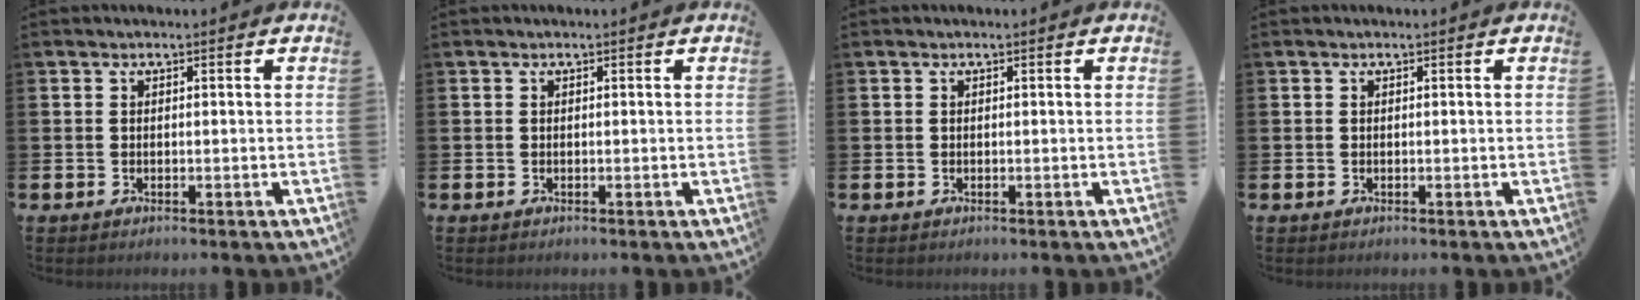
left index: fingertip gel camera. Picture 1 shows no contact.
{"total": 0.0}
{"total": 0.0}
{"total": 0.0}